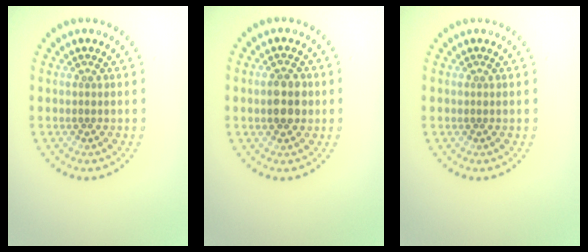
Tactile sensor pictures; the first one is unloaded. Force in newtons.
{"total": 3.0, "press": 3.0, "slide": 0.1}
{"total": 0.0}